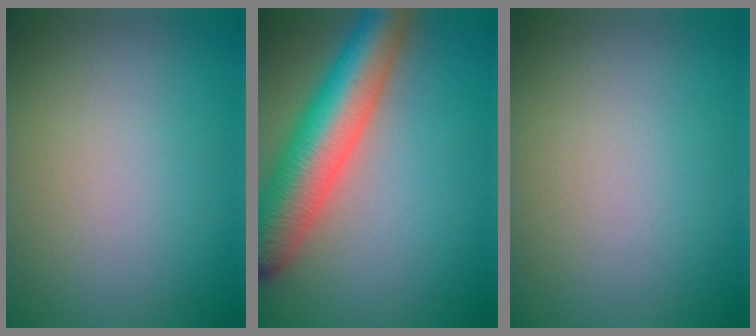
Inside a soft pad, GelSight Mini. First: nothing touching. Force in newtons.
{"total": 9.3, "press": 9.3, "slide": 0.5}
{"total": 0.0}